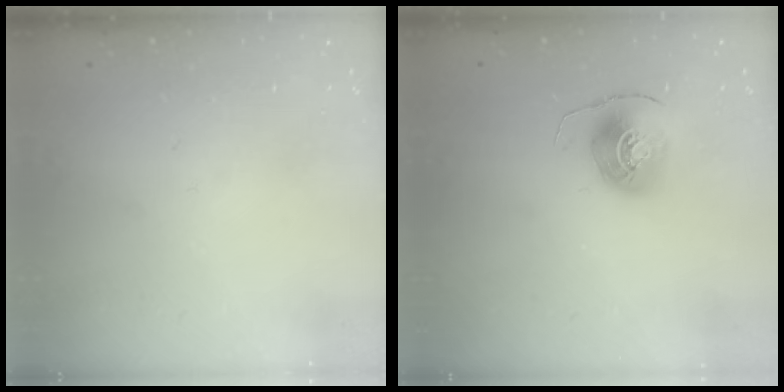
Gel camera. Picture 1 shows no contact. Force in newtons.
{"total": 8.8, "press": 8.7, "slide": 0.7}